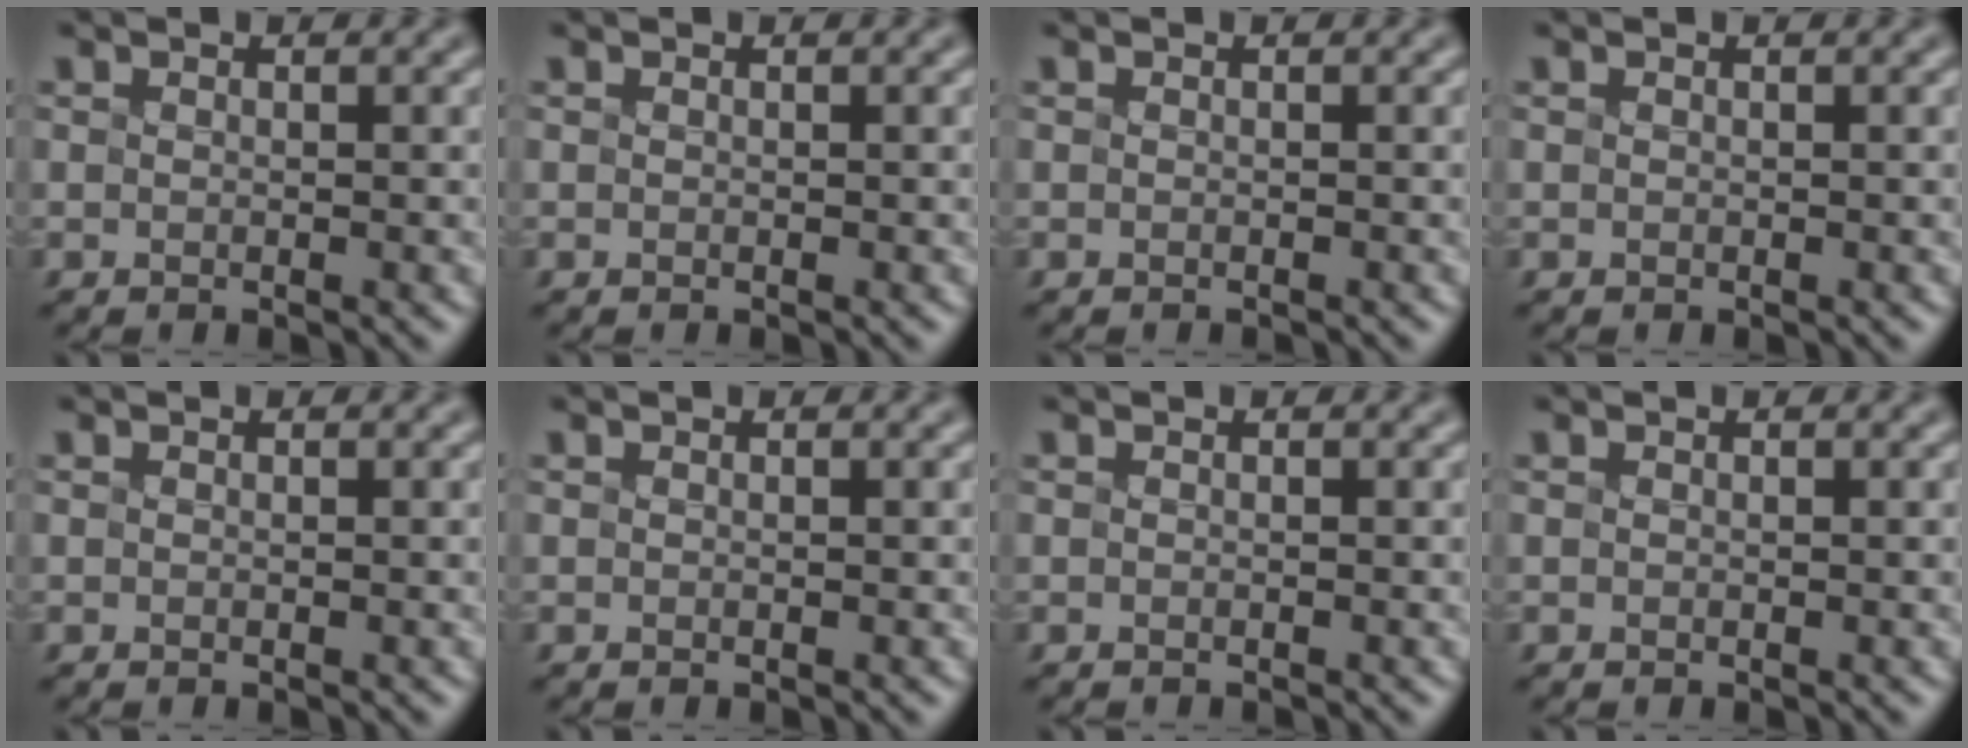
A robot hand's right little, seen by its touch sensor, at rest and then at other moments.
{"total": 0.0}
{"total": 0.5, "force": [-0.5, 0.0, 0.1], "torque": [0.001, 0.001, -0.008]}
{"total": 0.0}
{"total": 0.0}
{"total": 0.0}
{"total": 0.5, "force": [-0.5, 0.0, 0.0], "torque": [0.003, -0.002, -0.009]}
{"total": 0.0}